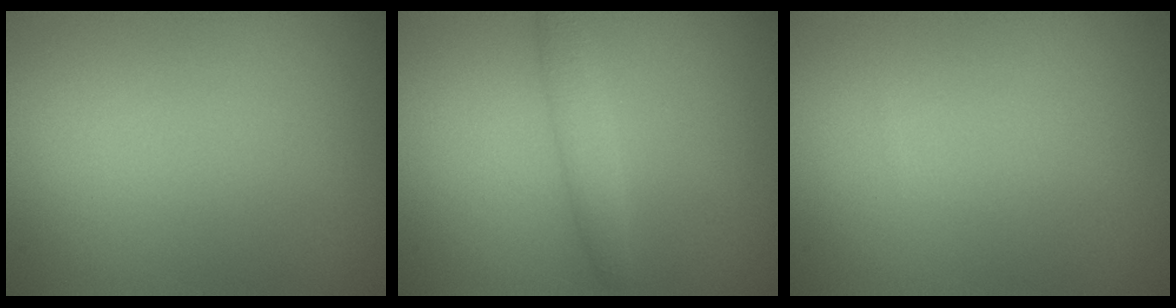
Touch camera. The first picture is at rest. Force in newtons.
{"total": 1.9, "press": 1.9, "slide": 0.1}
{"total": 0.0}